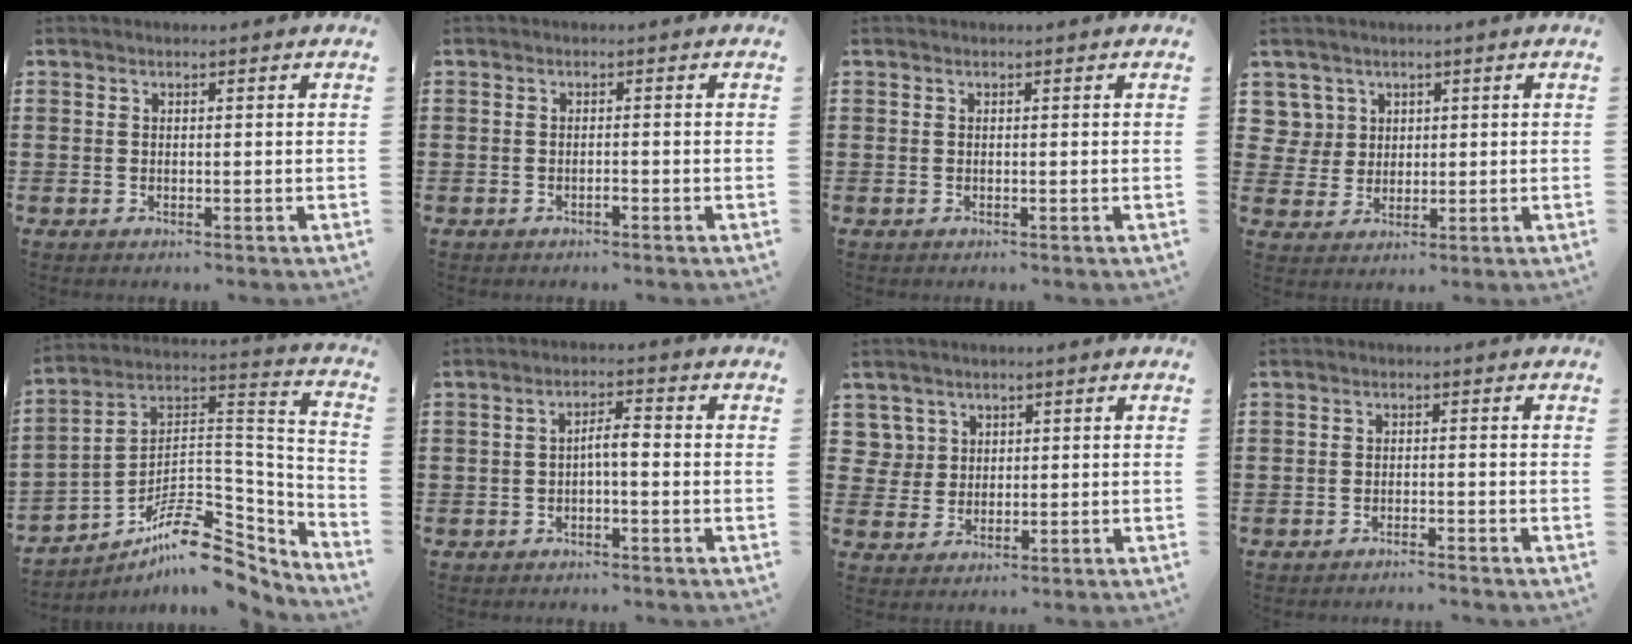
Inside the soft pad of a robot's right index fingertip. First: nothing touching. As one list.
[{"total": 0.8, "force": [-0.5, 0.1, 0.6], "torque": [-0.012, -0.003, -0.009]}, {"total": 0.0}, {"total": 4.1, "force": [1.7, 3.7, 0.4], "torque": [-0.028, 0.013, 0.032]}, {"total": 11.8, "force": [-7.9, 4.8, 7.4], "torque": [-0.127, 0.016, -0.151]}, {"total": 2.8, "force": [-0.9, 0.6, 2.6], "torque": [-0.048, 0.006, -0.019]}, {"total": 3.1, "force": [1.3, 2.8, 0.2], "torque": [-0.019, 0.011, 0.025]}, {"total": 1.5, "force": [-1.5, -0.1, 0.2], "torque": [-0.007, 0.004, -0.031]}]